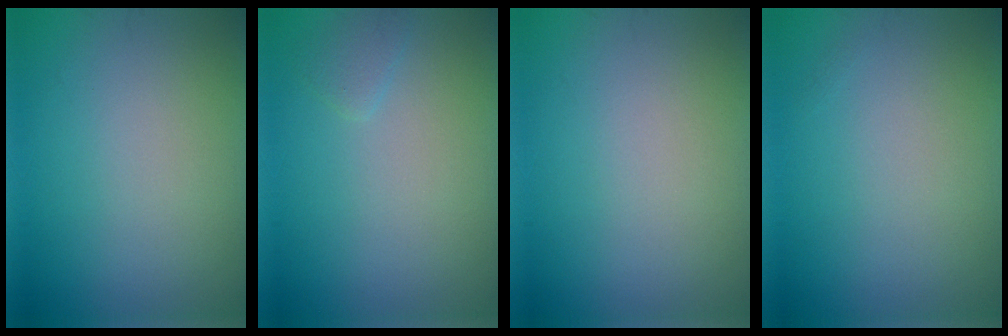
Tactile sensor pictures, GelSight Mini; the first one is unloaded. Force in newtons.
{"total": 0.9, "press": 0.9, "slide": 0.1}
{"total": 0.0}
{"total": 0.0}